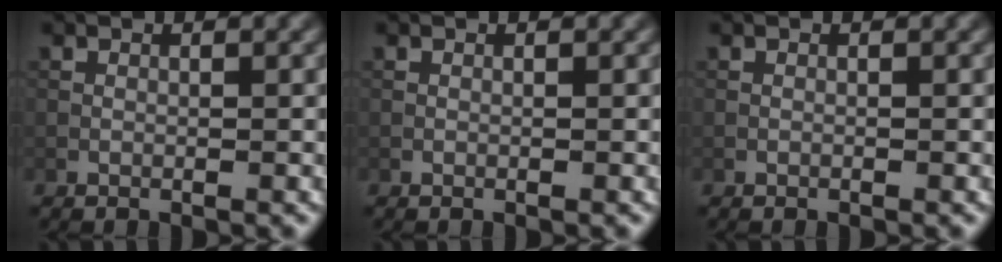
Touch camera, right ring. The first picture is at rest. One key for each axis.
{"total": 0.0}
{"total": 0.0}